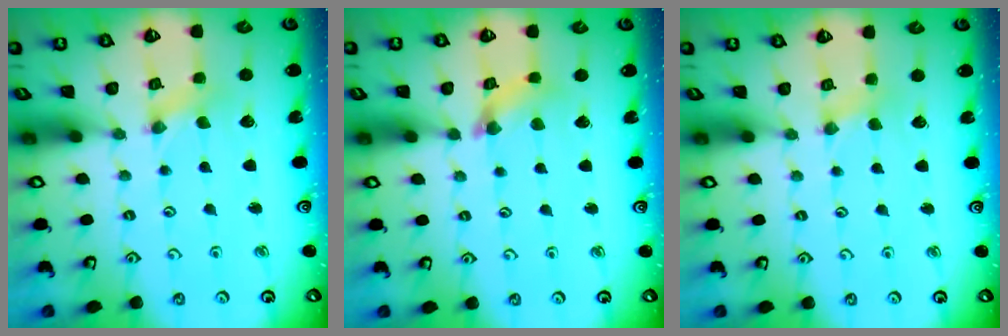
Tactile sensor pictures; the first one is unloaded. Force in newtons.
{"total": 4.6, "press": 4.6, "slide": 0.5}
{"total": 1.9, "press": 1.8, "slide": 0.3}